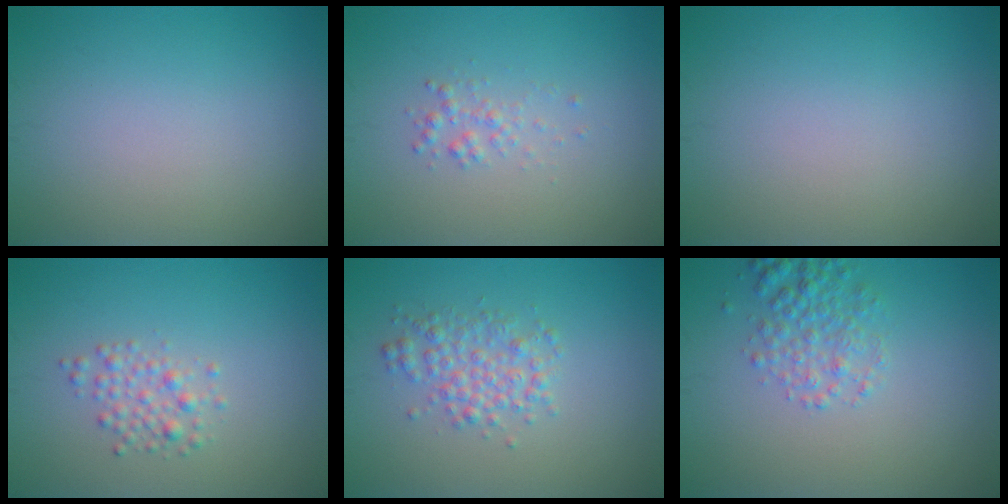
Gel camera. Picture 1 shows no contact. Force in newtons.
{"total": 1.1, "press": 1.1, "slide": 0.1}
{"total": 0.0}
{"total": 1.9, "press": 1.9, "slide": 0.1}
{"total": 2.8, "press": 2.8, "slide": 0.0}
{"total": 2.9, "press": 2.9, "slide": 0.2}